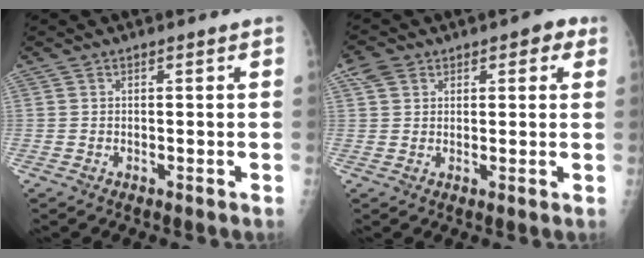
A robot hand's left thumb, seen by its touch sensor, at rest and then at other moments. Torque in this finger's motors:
{"motor_torque": [0.23, -0.03, 0.39, -0.16, 0.02]}